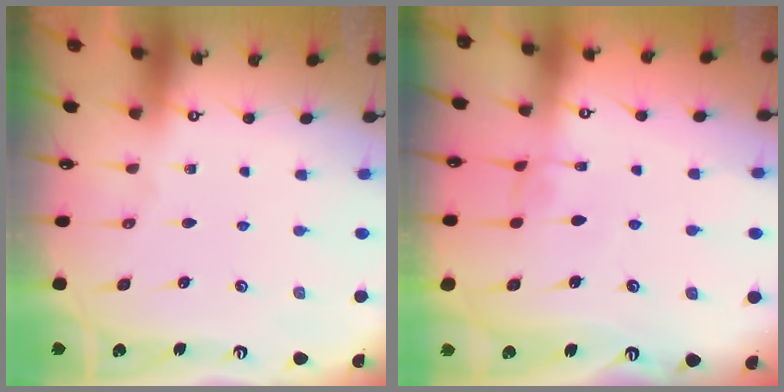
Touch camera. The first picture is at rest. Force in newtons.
{"total": 1.0, "press": 0.7, "slide": 0.7}